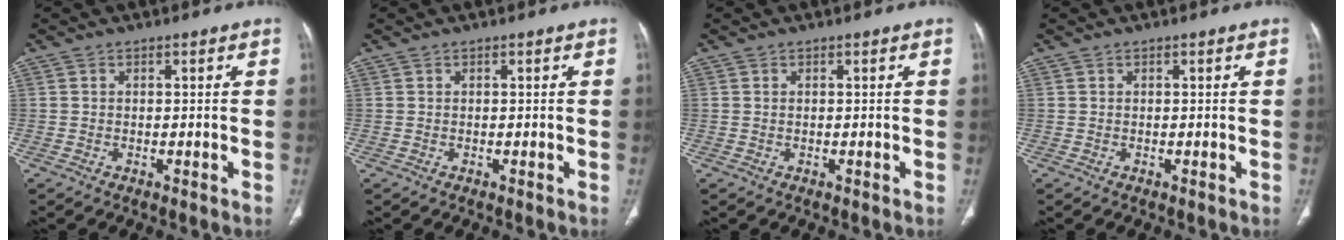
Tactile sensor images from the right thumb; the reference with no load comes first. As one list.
[{"total": 0.0}, {"total": 0.0}, {"total": 0.0}]